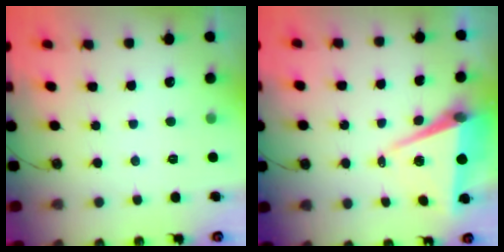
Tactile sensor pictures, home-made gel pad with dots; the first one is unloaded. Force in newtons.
{"total": 7.9, "press": 6.7, "slide": 4.2}